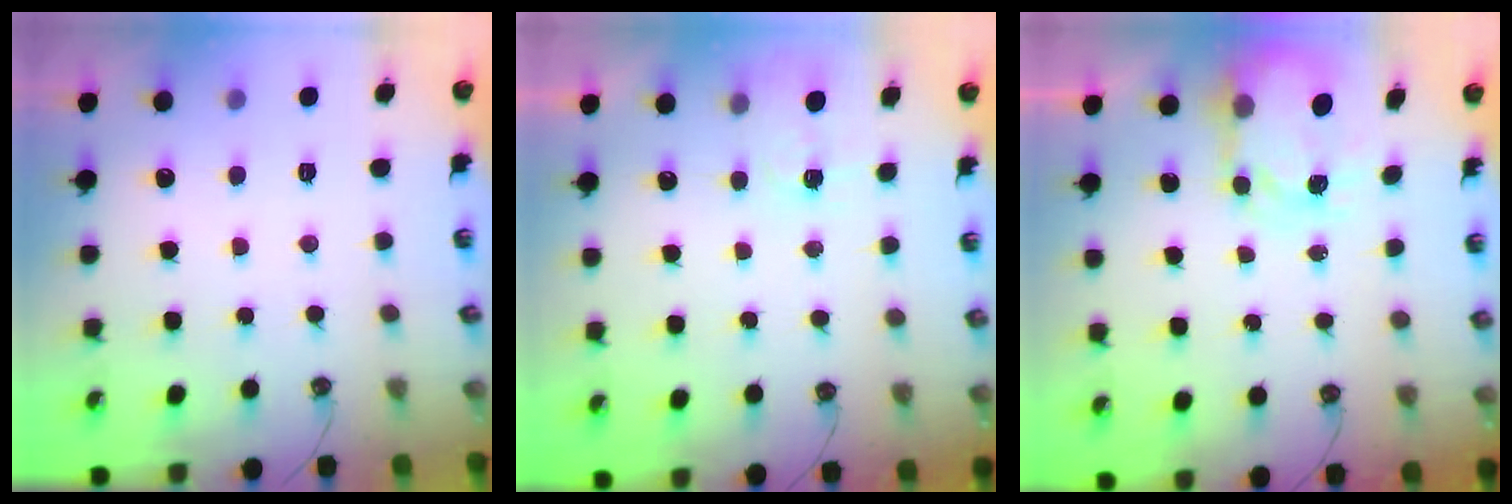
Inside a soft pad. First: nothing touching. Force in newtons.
{"total": 2.0, "press": 2.0, "slide": 0.3}
{"total": 4.7, "press": 4.7, "slide": 0.3}